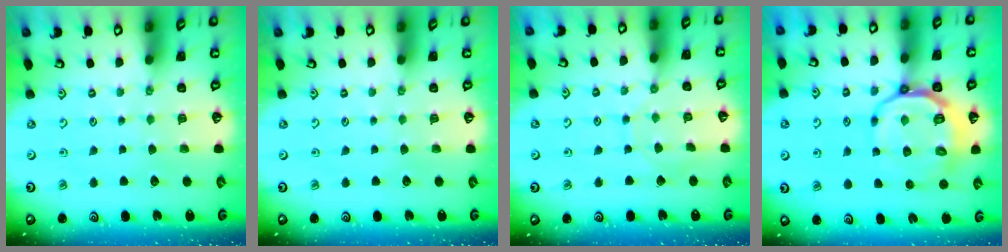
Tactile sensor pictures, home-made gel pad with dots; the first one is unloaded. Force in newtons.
{"total": 0.0}
{"total": 6.7, "press": 6.7, "slide": 0.4}
{"total": 13.7, "press": 13.4, "slide": 3.2}